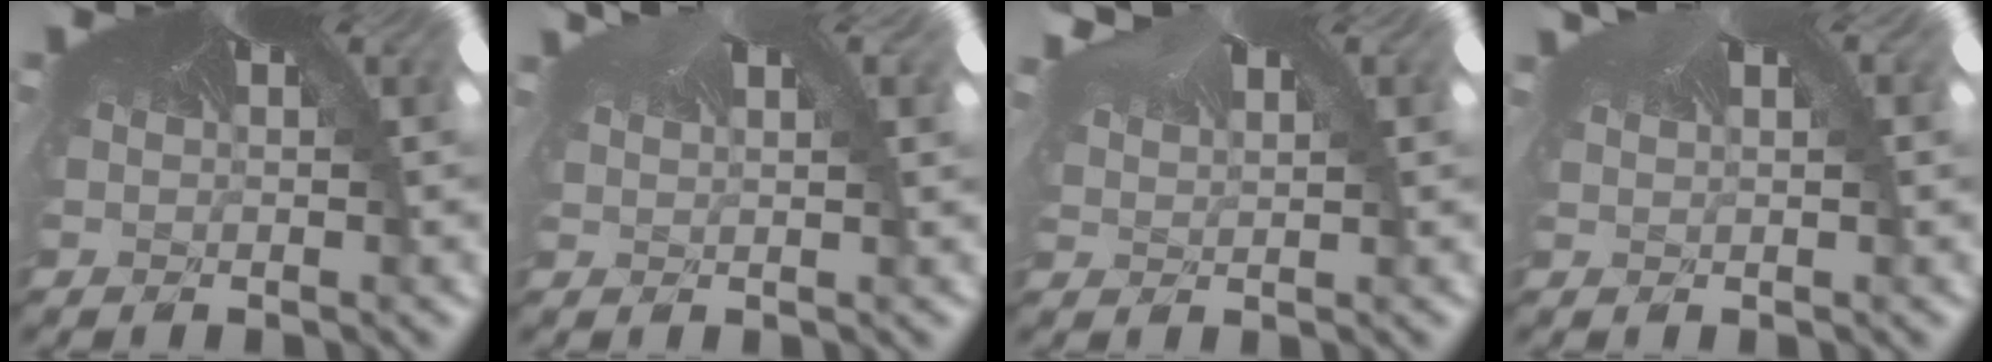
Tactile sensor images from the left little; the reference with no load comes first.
{"total": 2.1, "force": [0.3, -1.1, -1.8], "torque": [0.022, 0.002, 0.000]}
{"total": 2.1, "force": [1.4, 1.4, 0.8], "torque": [-0.046, 0.017, 0.026]}
{"total": 0.8, "force": [0.7, -0.3, -0.2], "torque": [-0.005, 0.010, 0.003]}